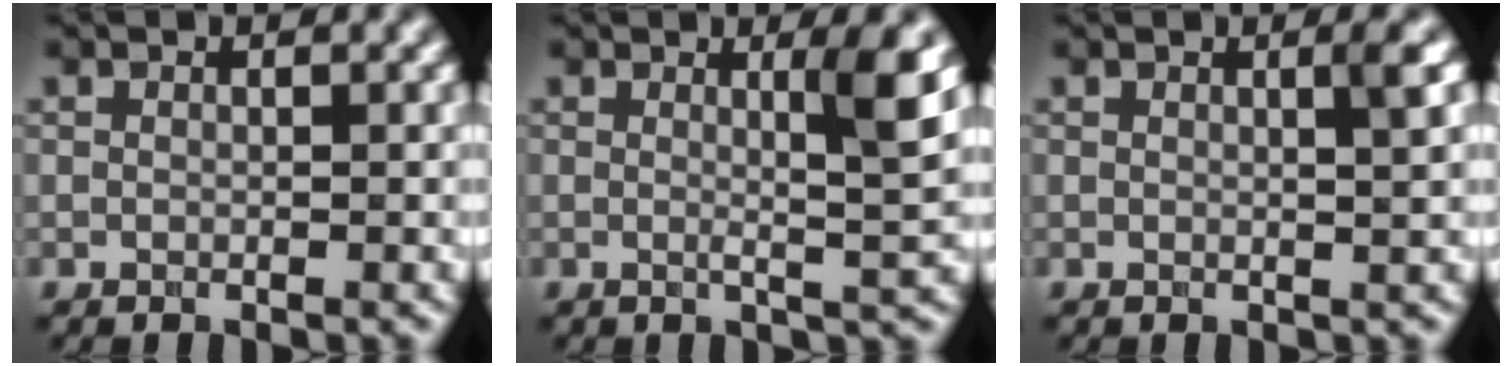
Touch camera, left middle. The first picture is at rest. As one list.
[{"total": 4.1, "force": [0.7, 0.6, 4.0], "torque": [-0.057, -0.005, 0.009]}, {"total": 1.9, "force": [0.4, 0.4, 1.8], "torque": [-0.023, 0.001, 0.000]}]